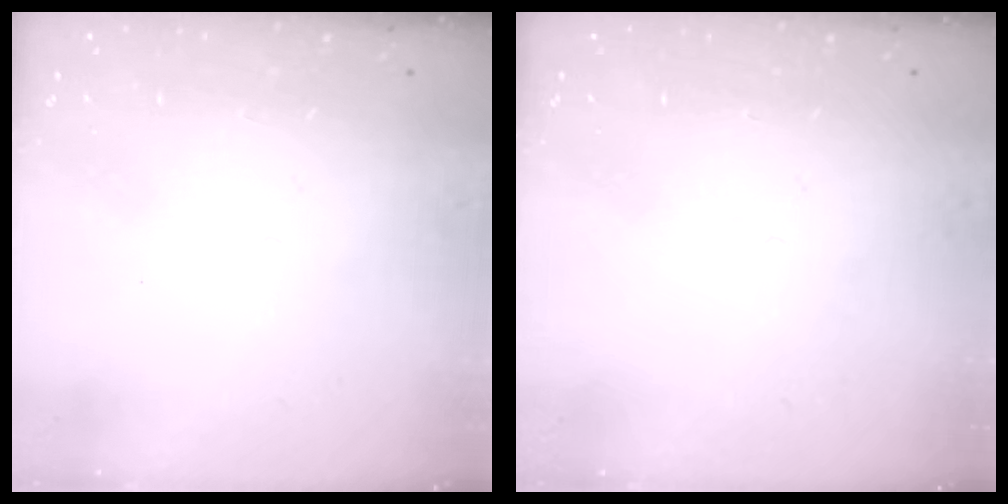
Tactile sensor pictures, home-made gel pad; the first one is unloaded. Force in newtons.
{"total": 0.0}